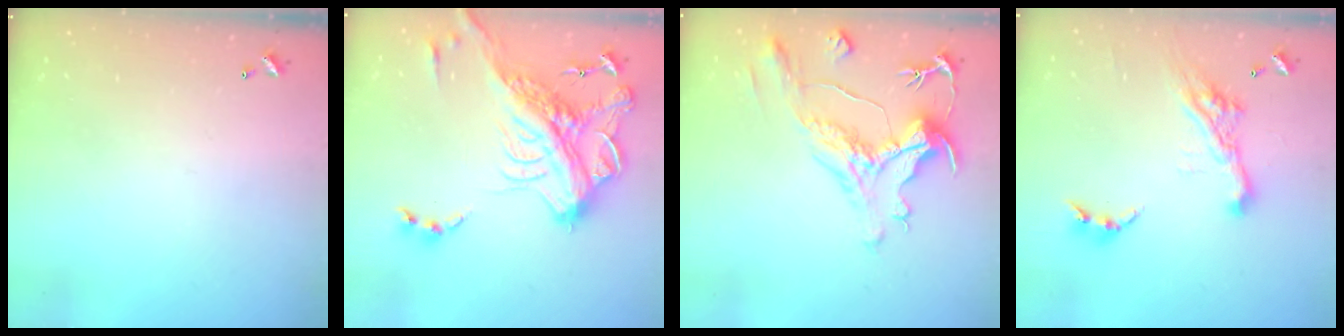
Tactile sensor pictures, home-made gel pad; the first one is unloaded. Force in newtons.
{"total": 15.6, "press": 15.3, "slide": 2.8}
{"total": 1.9, "press": 0.9, "slide": 1.6}
{"total": 11.2, "press": 11.1, "slide": 1.5}